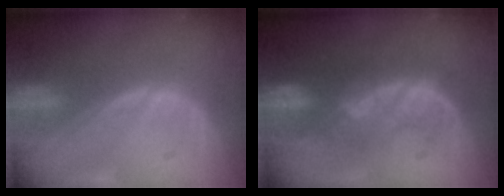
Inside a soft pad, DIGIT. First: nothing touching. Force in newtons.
{"total": 8.0, "press": 7.8, "slide": 1.9}